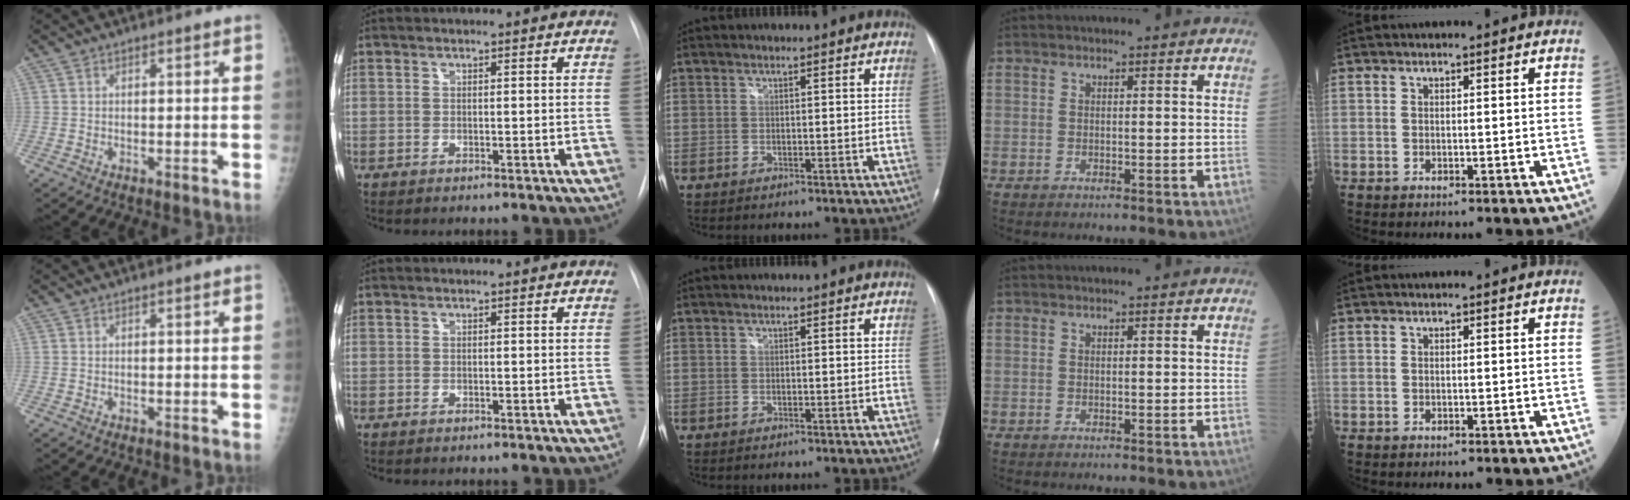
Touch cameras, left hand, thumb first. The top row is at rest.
{}